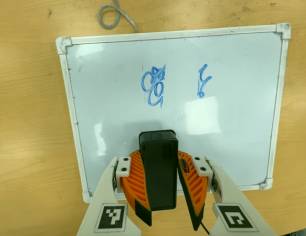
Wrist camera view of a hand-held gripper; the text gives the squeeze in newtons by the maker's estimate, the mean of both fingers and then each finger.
{"total": 9.9, "left": 10.0, "right": 9.7}